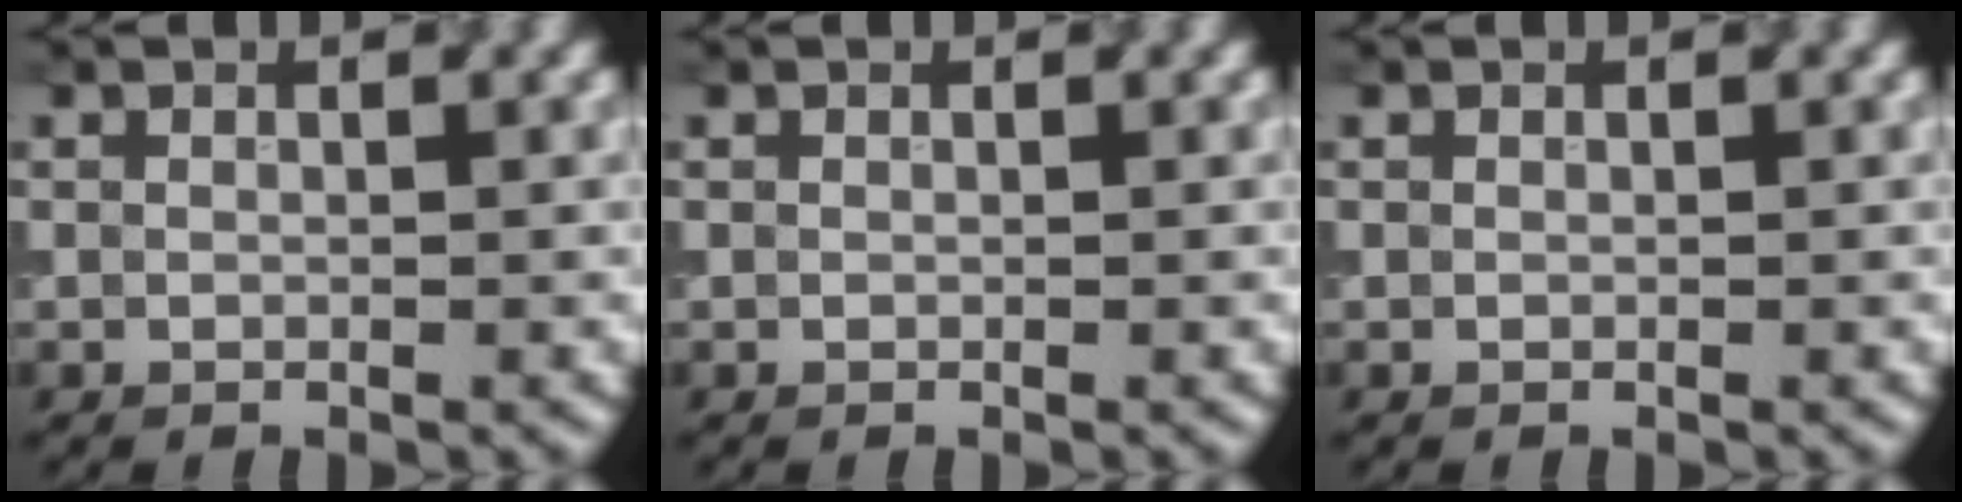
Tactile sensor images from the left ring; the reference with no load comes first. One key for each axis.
{"total": 0.0}
{"total": 0.0}